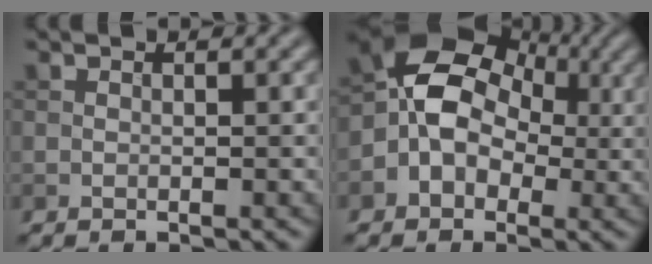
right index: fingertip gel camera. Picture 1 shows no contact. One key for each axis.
{"total": 8.1, "fx": -0.2, "fy": 6.4, "fz": 4.9, "tx": -0.062, "ty": 0.016, "tz": -0.033}